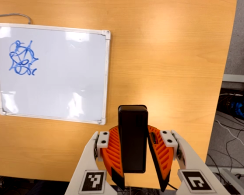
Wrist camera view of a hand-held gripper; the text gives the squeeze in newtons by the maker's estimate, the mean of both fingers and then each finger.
{"total": 7.8, "left": 6.4, "right": 9.1}